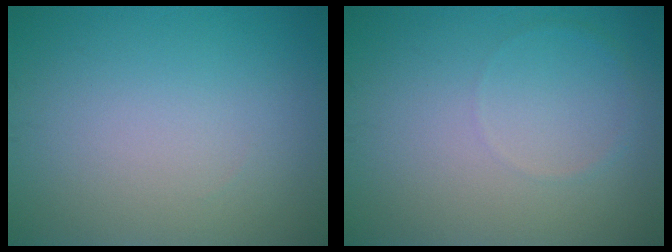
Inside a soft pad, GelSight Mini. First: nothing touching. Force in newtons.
{"total": 0.6, "press": 0.6, "slide": 0.1}